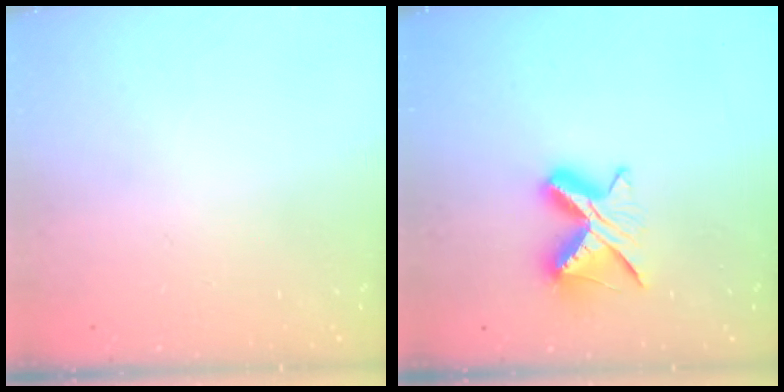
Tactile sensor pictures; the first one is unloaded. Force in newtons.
{"total": 8.7, "press": 8.6, "slide": 1.2}